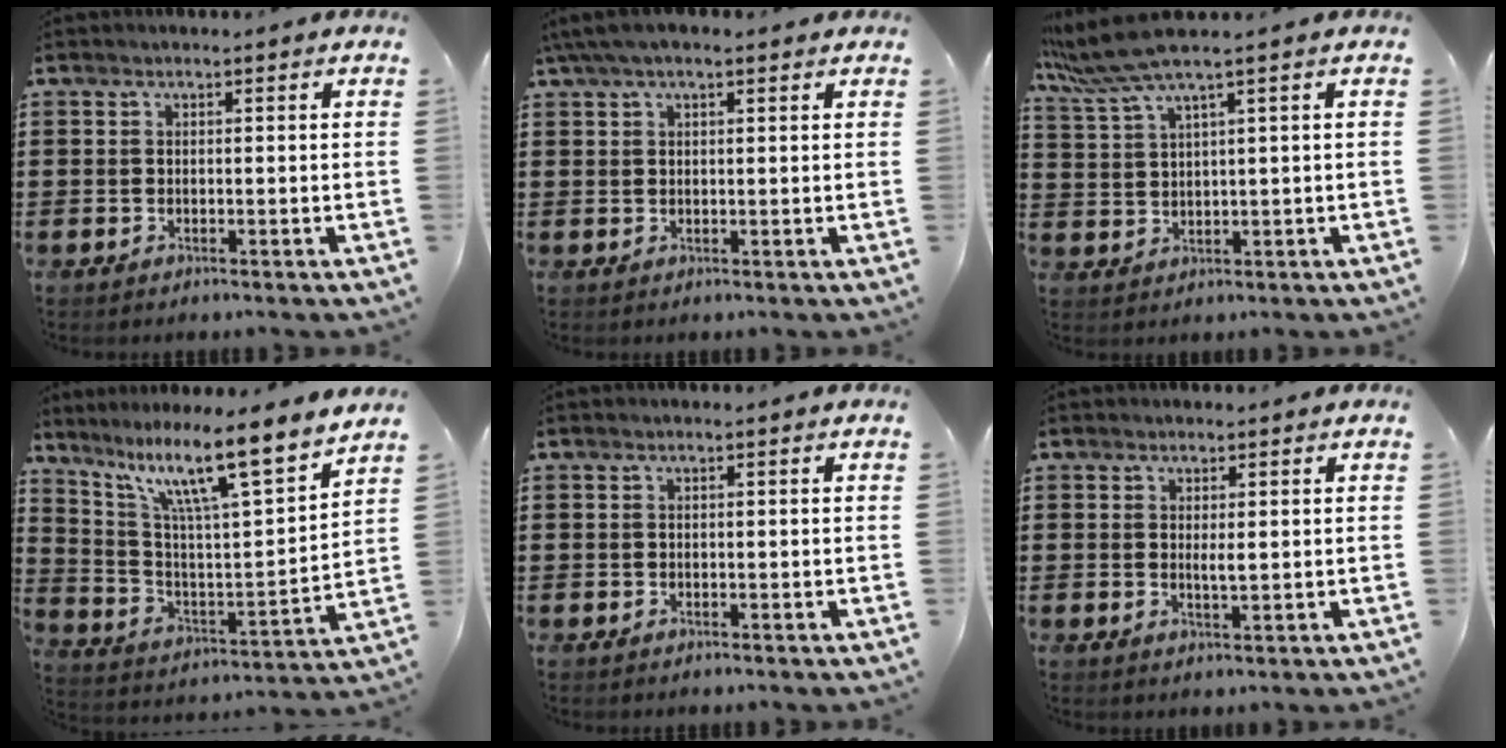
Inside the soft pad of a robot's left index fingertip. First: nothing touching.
{"total": 3.5, "force": [2.1, 1.0, 2.6], "torque": [-0.054, 0.009, 0.039]}
{"total": 6.0, "force": [4.1, -0.1, 4.3], "torque": [-0.111, -0.013, 0.069]}
{"total": 11.9, "force": [8.8, 0.9, 8.0], "torque": [-0.172, -0.060, 0.136]}
{"total": 0.0}
{"total": 1.8, "force": [0.3, 0.4, 1.8], "torque": [-0.034, -0.001, 0.004]}